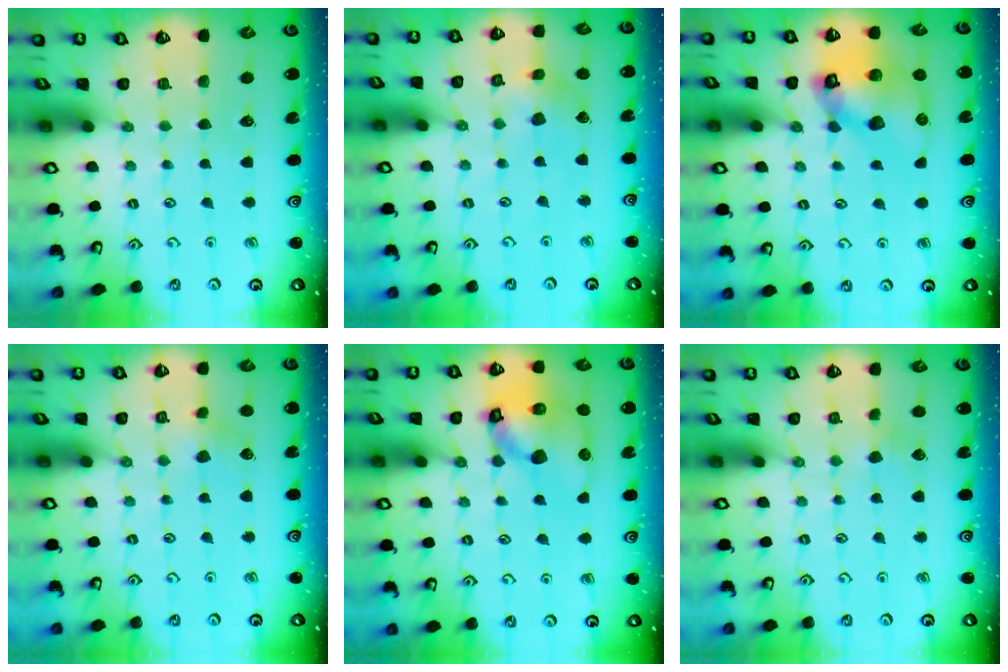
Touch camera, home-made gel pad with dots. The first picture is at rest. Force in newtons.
{"total": 4.8, "press": 4.7, "slide": 0.6}
{"total": 13.2, "press": 13.1, "slide": 1.8}
{"total": 3.3, "press": 3.3, "slide": 0.4}
{"total": 15.4, "press": 15.2, "slide": 2.2}
{"total": 2.5, "press": 2.5, "slide": 0.2}